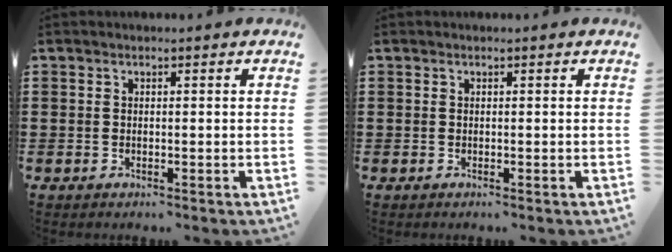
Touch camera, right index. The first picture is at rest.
{"total": 0.0}